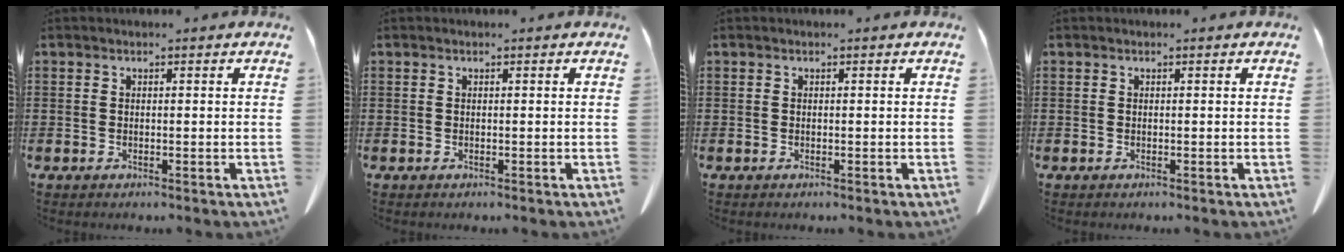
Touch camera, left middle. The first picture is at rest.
{"total": 0.0}
{"total": 0.0}
{"total": 0.0}